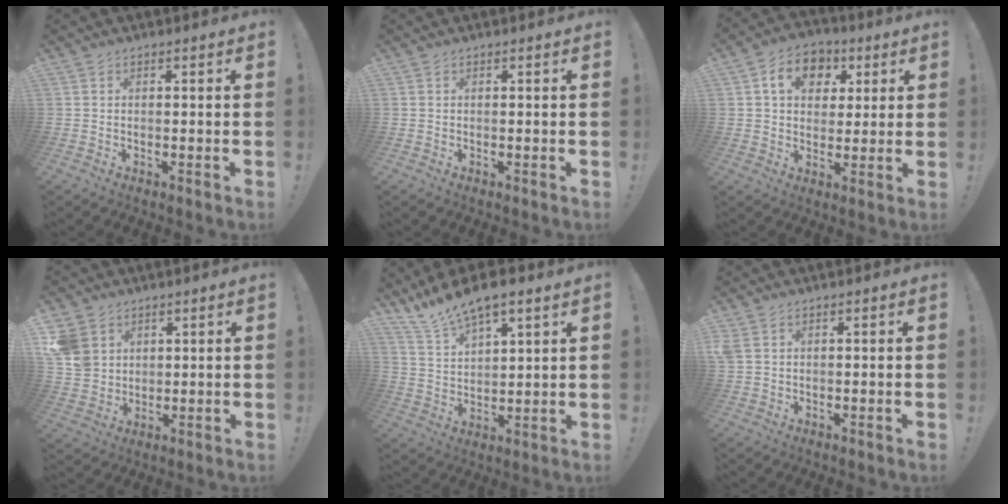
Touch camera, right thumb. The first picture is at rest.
{"total": 0.0}
{"total": 11.4, "force": [4.0, 8.8, 6.0], "torque": [-0.083, -0.003, 0.075]}
{"total": 8.7, "force": [4.0, 7.1, 2.8], "torque": [-0.059, -0.021, 0.083]}
{"total": 10.6, "force": [9.4, 2.4, 4.3], "torque": [-0.090, -0.061, 0.171]}
{"total": 2.8, "force": [1.1, 1.9, 1.8], "torque": [-0.040, 0.006, 0.024]}